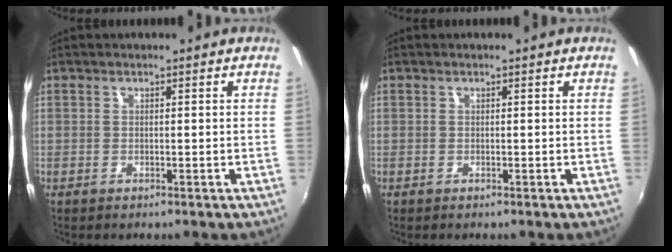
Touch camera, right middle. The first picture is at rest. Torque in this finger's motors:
{"motor_torque": [0.00, 0.00, 0.00, 0.00]}